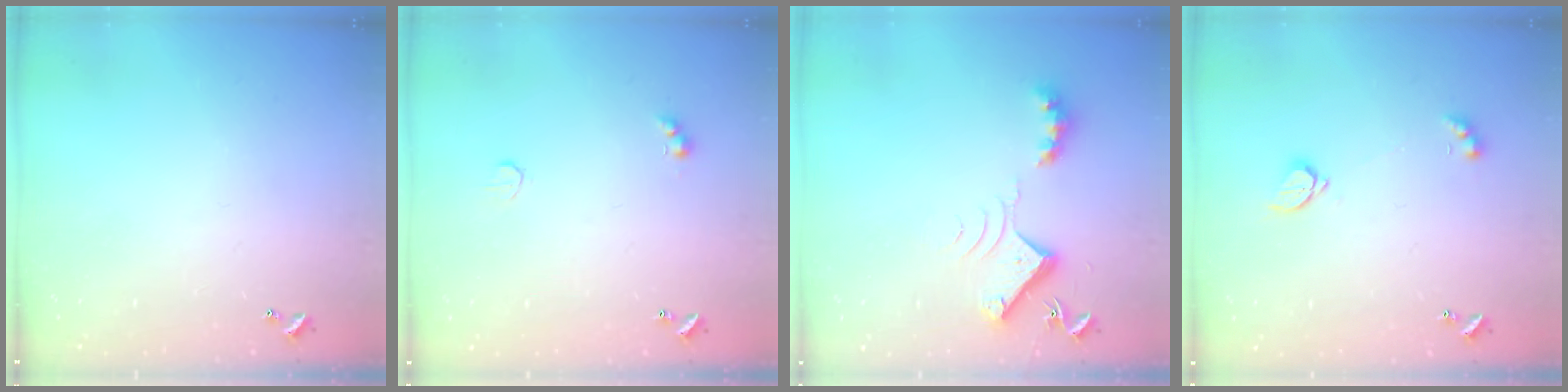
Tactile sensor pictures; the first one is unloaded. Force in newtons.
{"total": 2.6, "press": 2.4, "slide": 0.8}
{"total": 8.8, "press": 8.8, "slide": 0.6}
{"total": 2.1, "press": 2.0, "slide": 0.5}